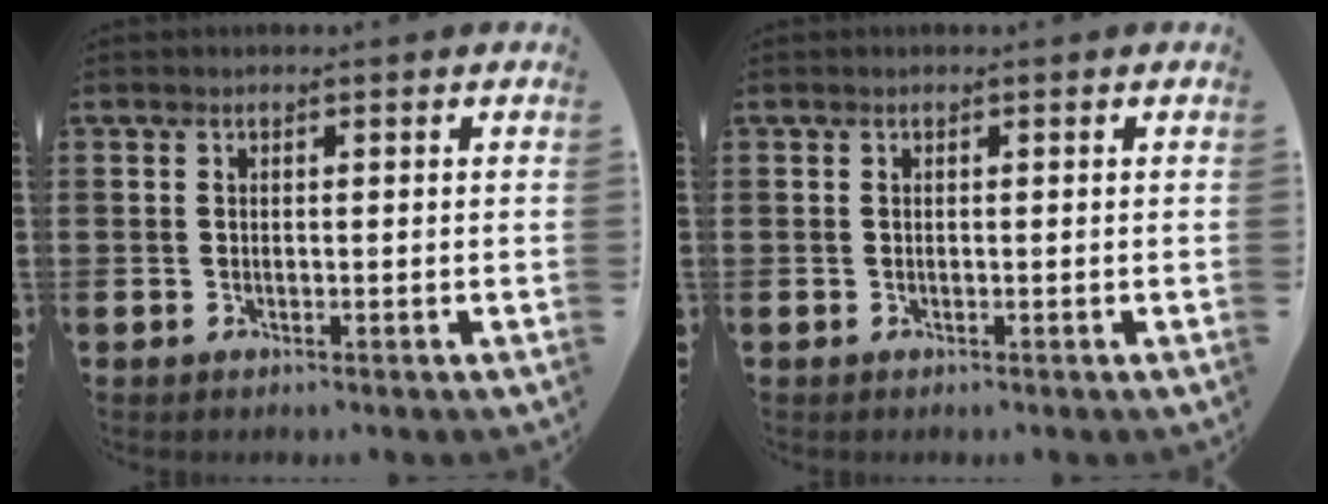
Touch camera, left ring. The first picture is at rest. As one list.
[{"total": 0.0}]